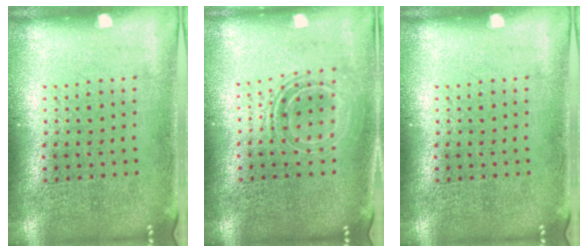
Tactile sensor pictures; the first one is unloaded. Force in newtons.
{"total": 1.7, "press": 1.4, "slide": 1.0}
{"total": 0.0}